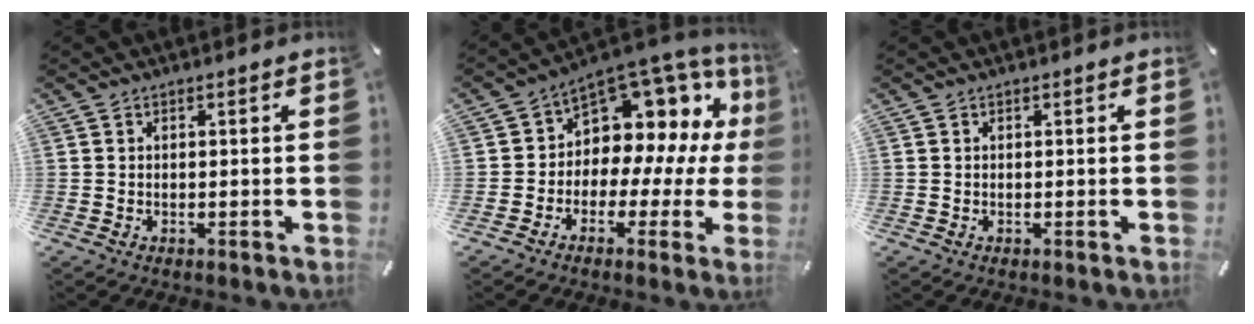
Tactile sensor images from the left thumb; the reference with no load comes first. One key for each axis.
{"total": 9.8, "fx": 4.6, "fy": 7.5, "fz": 4.4, "tx": -0.066, "ty": -0.067, "tz": 0.082}
{"total": 0.0}